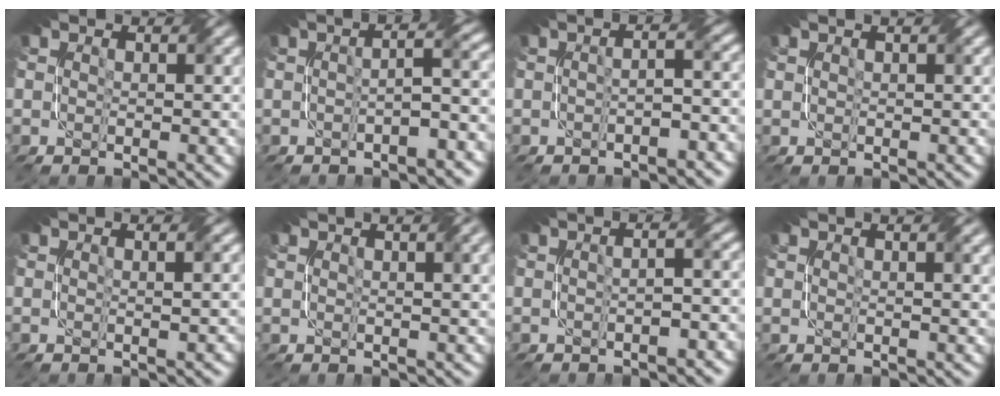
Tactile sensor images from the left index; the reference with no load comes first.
{"total": 5.0, "force": [-1.5, 1.5, 4.5], "torque": [-0.053, 0.012, -0.027]}
{"total": 3.3, "force": [-1.3, 1.1, 2.9], "torque": [-0.037, 0.006, -0.021]}
{"total": 1.6, "force": [1.2, 0.5, 0.9], "torque": [-0.013, -0.002, 0.011]}
{"total": 2.2, "force": [0.6, 0.9, 2.0], "torque": [-0.013, 0.005, -0.004]}
{"total": 7.2, "force": [3.6, 3.1, 5.4], "torque": [-0.035, 0.041, 0.018]}
{"total": 3.1, "force": [-0.7, 1.1, 2.8], "torque": [-0.027, 0.005, -0.009]}
{"total": 4.4, "force": [2.4, 1.6, 3.2], "torque": [-0.027, 0.019, 0.016]}